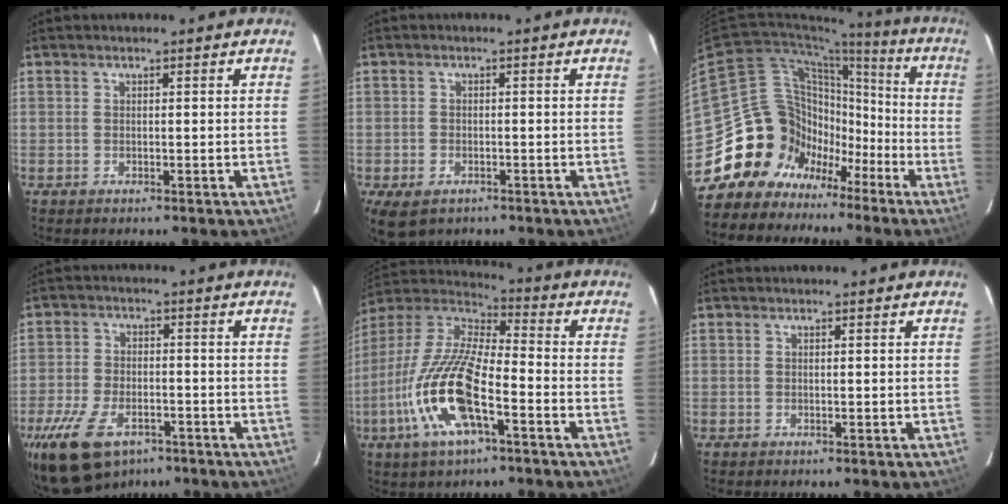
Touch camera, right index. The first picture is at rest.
{"total": 6.0, "force": [-3.3, 3.8, 3.2], "torque": [-0.075, -0.018, -0.054]}
{"total": 16.9, "force": [-9.6, 13.5, 3.3], "torque": [-0.057, 0.072, -0.153]}
{"total": 14.1, "force": [-8.8, 7.5, 8.1], "torque": [-0.188, -0.020, -0.154]}
{"total": 18.7, "force": [-7.6, 5.8, 16.1], "torque": [-0.334, -0.021, -0.154]}
{"total": 0.0}